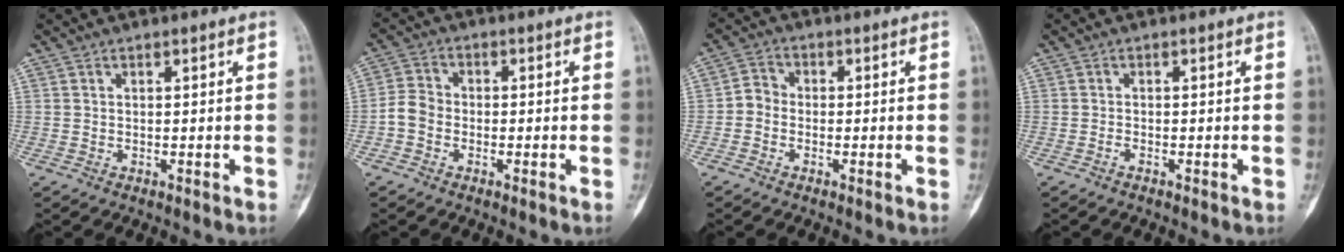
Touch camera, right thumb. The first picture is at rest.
{"total": 4.2, "force": [-1.4, 3.4, 2.1], "torque": [-0.032, 0.012, -0.038]}
{"total": 3.2, "force": [-1.1, 2.7, 1.4], "torque": [-0.014, 0.010, -0.034]}
{"total": 0.6, "force": [-0.5, 0.1, 0.2], "torque": [-0.002, 0.001, -0.012]}